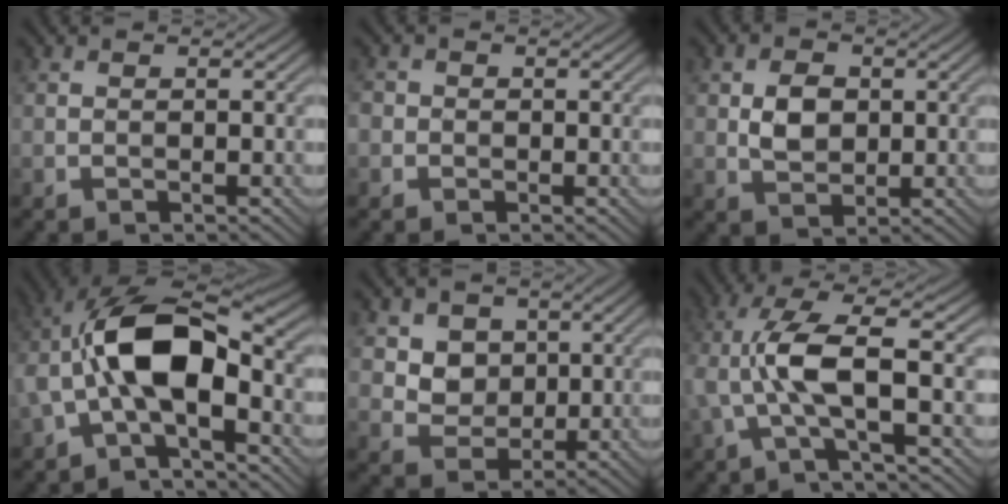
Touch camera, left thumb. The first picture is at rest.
{"total": 1.4, "force": [-0.3, 1.4, 0.0], "torque": [0.003, -0.005, -0.009]}
{"total": 3.8, "force": [0.5, 2.9, 2.4], "torque": [-0.051, -0.002, 0.008]}
{"total": 12.5, "force": [-1.0, 6.2, 10.8], "torque": [-0.219, 0.012, -0.026]}
{"total": 5.1, "force": [2.1, 4.3, 1.7], "torque": [-0.064, -0.025, 0.059]}
{"total": 7.6, "force": [-0.7, 1.8, 7.3], "torque": [-0.156, 0.018, -0.021]}